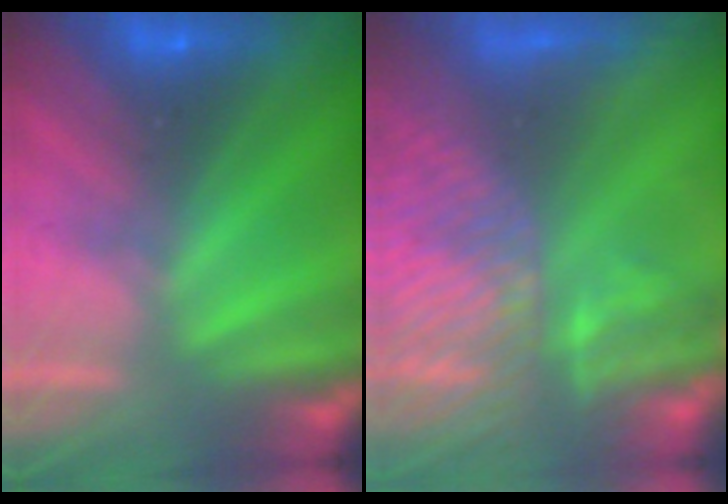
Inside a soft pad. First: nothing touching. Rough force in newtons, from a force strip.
{"total": 6.6}